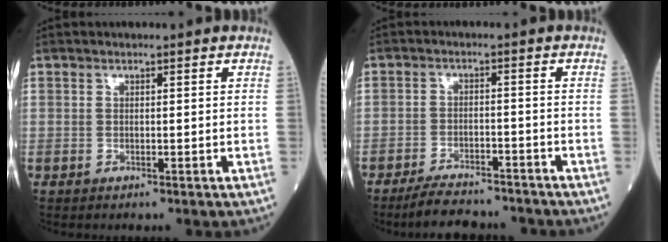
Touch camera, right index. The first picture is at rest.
{"total": 8.3, "force": [-7.6, 1.8, 2.9], "torque": [-0.046, -0.005, -0.119]}